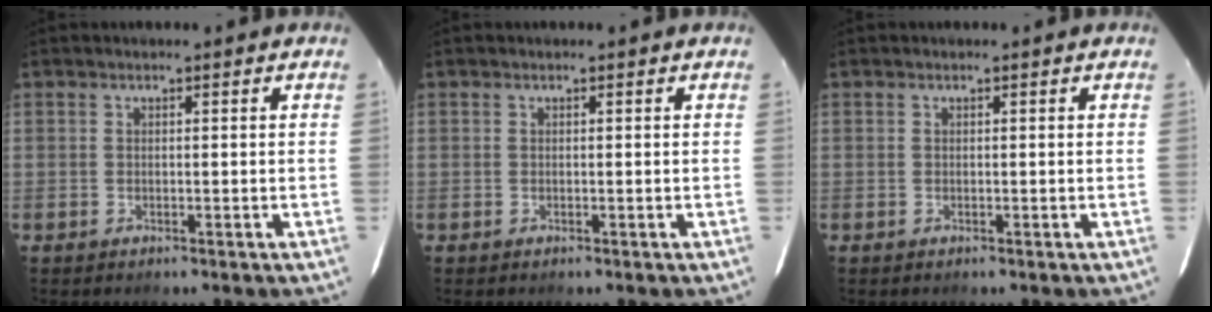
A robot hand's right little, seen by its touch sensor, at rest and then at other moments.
{"total": 0.0}
{"total": 0.0}